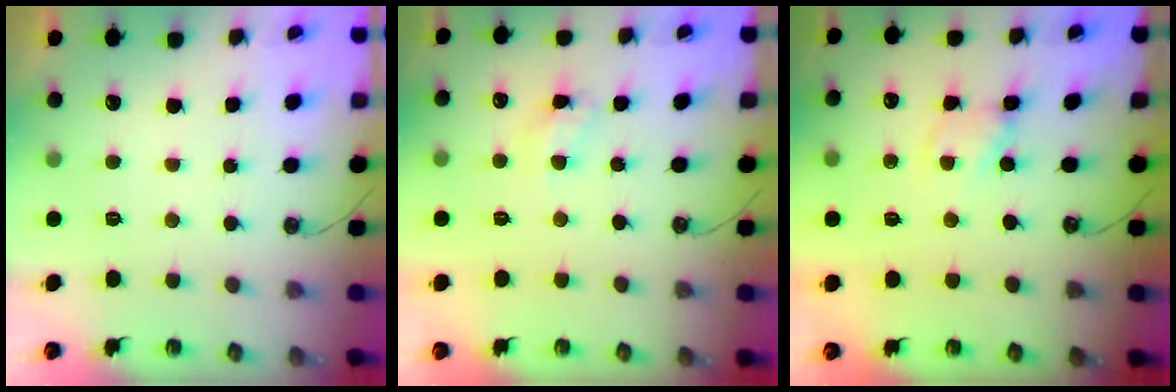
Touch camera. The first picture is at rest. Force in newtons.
{"total": 8.7, "press": 8.6, "slide": 0.6}
{"total": 1.4, "press": 1.4, "slide": 0.2}